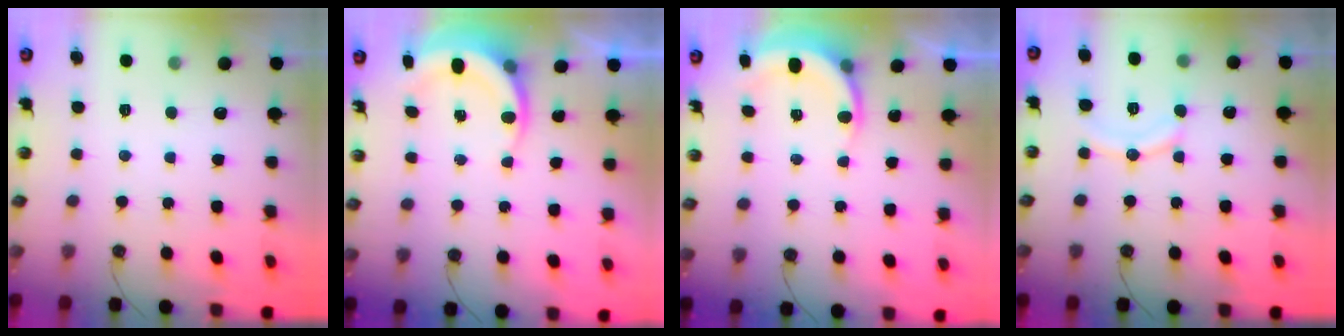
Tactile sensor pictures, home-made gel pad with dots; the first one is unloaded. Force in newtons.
{"total": 5.5, "press": 5.2, "slide": 1.9}
{"total": 6.3, "press": 6.2, "slide": 1.0}
{"total": 9.3, "press": 9.3, "slide": 0.4}